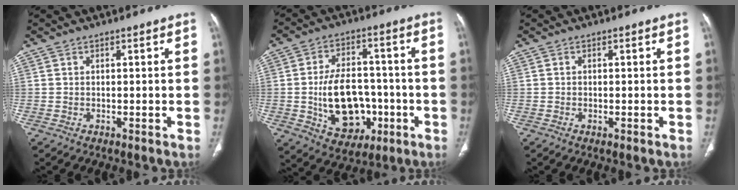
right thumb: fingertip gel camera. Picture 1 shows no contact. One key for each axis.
{"total": 15.2, "fx": -3.0, "fy": 10.3, "fz": 10.7, "tx": -0.145, "ty": 0.024, "tz": -0.032}
{"total": 0.5, "fx": -0.3, "fy": 0.2, "fz": 0.4, "tx": -0.009, "ty": -0.001, "tz": -0.004}